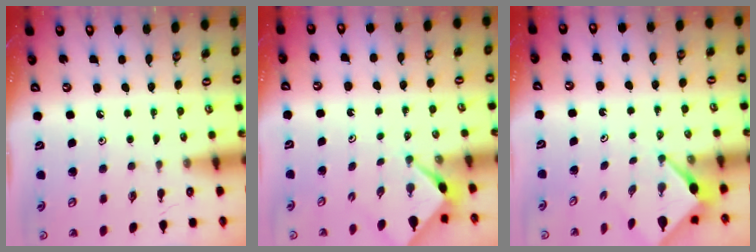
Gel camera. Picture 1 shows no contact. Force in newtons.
{"total": 2.8, "press": 2.8, "slide": 0.4}
{"total": 3.0, "press": 3.0, "slide": 0.2}